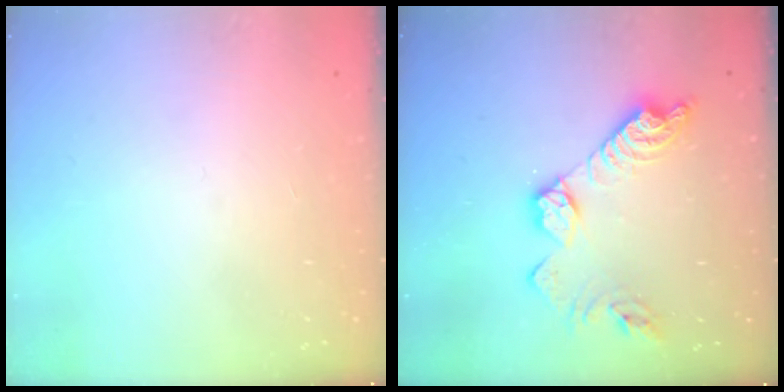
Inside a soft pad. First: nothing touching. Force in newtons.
{"total": 14.7, "press": 14.6, "slide": 1.1}